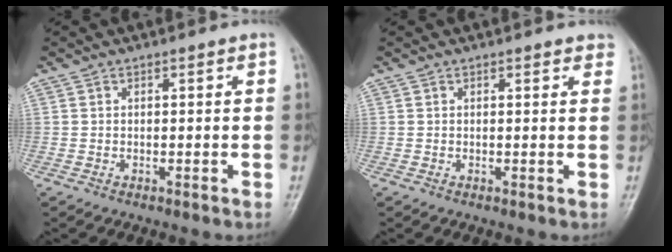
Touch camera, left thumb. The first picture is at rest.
{"total": 2.0, "force": [1.5, 0.8, 0.9], "torque": [0.008, 0.000, 0.010]}